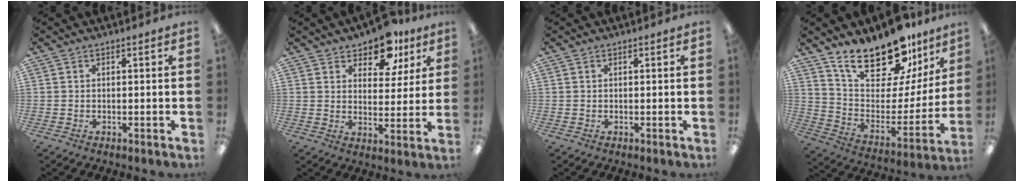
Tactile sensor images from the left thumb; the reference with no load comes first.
{"total": 10.5, "force": [7.8, 5.4, 4.5], "torque": [-0.062, -0.038, 0.139]}
{"total": 0.0}
{"total": 21.2, "force": [17.0, 8.2, 9.6], "torque": [-0.158, -0.118, 0.299]}